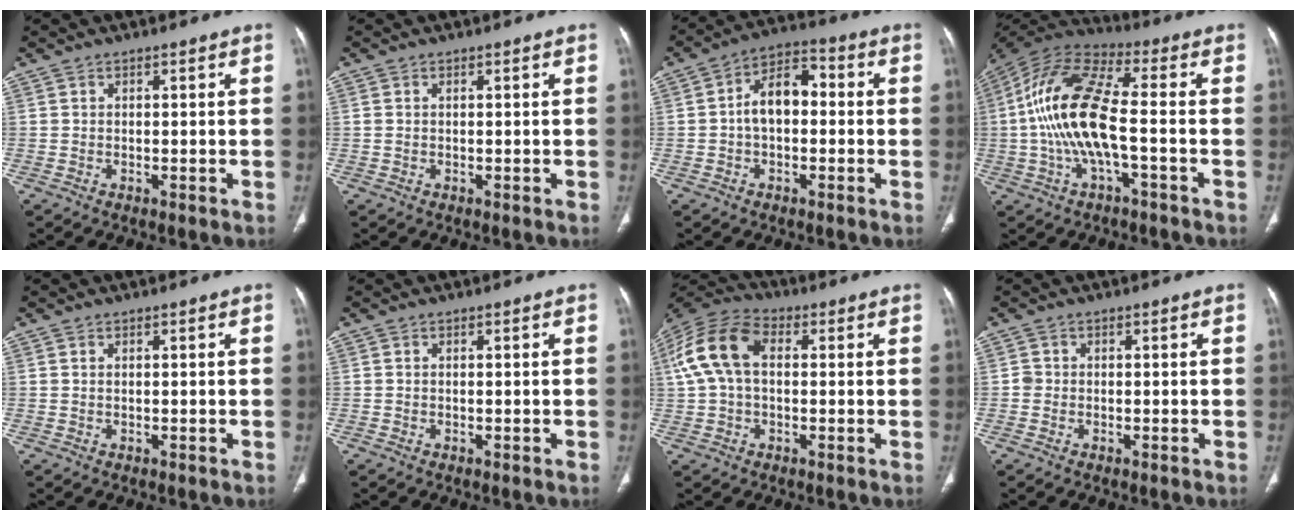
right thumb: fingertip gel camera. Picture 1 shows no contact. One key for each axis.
{"total": 0.6, "fx": 0.1, "fy": 0.4, "fz": 0.4, "tx": -0.017, "ty": 0.008, "tz": 0.008}
{"total": 8.8, "fx": -0.3, "fy": 5.6, "fz": 6.8, "tx": -0.100, "ty": 0.035, "tz": -0.018}
{"total": 16.3, "fx": -1.8, "fy": 5.6, "fz": 15.2, "tx": -0.323, "ty": 0.037, "tz": -0.038}
{"total": 0.0}
{"total": 0.0}
{"total": 12.1, "fx": 1.7, "fy": 7.8, "fz": 9.2, "tx": -0.191, "ty": 0.036, "tz": 0.024}
{"total": 1.1, "fx": -0.2, "fy": 1.0, "fz": 0.3, "tx": 0.002, "ty": 0.005, "tz": -0.006}